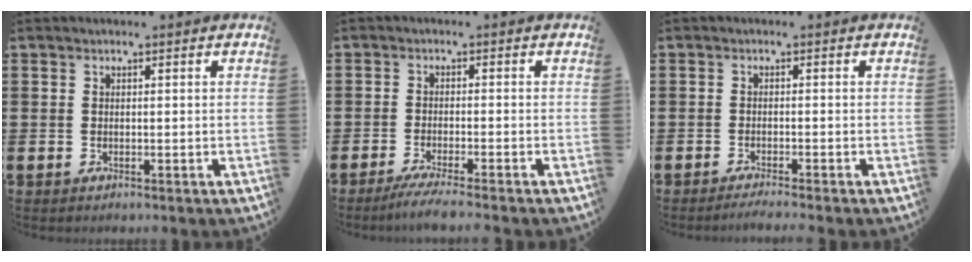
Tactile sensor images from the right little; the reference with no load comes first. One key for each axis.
{"total": 2.7, "fx": -2.0, "fy": -0.2, "fz": 1.7, "tx": -0.026, "ty": -0.004, "tz": -0.037}
{"total": 1.1, "fx": -0.9, "fy": -0.2, "fz": 0.5, "tx": -0.007, "ty": -0.002, "tz": -0.018}